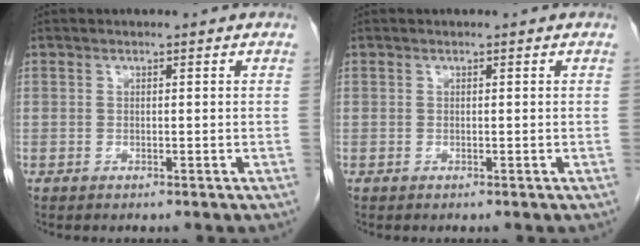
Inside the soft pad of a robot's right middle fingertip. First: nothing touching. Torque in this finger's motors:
{"motor_torque": [0.36, -0.23, 0.03, 0.01]}